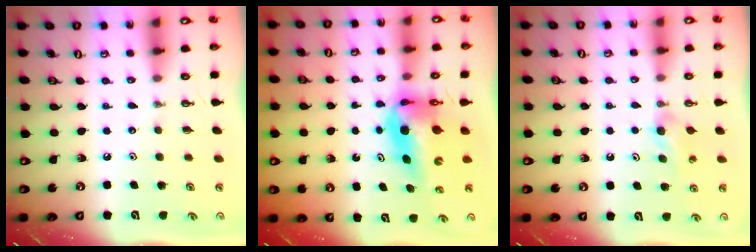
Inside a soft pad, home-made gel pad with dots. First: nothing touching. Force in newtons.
{"total": 8.4, "press": 8.3, "slide": 1.5}
{"total": 4.2, "press": 4.1, "slide": 0.6}